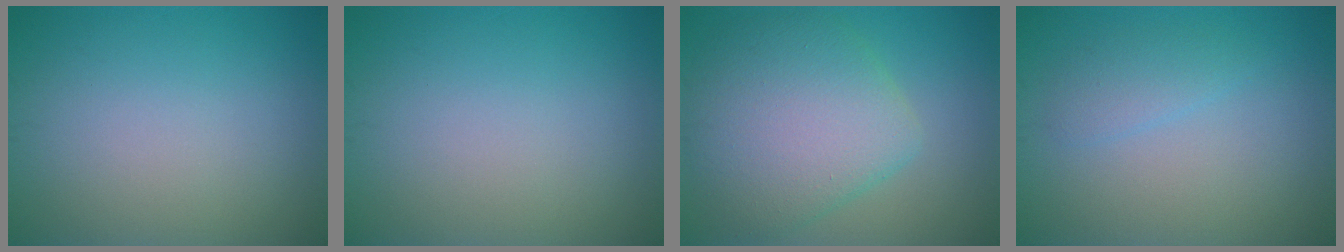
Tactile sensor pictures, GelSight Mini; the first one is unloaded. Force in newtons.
{"total": 0.0}
{"total": 7.6, "press": 7.6, "slide": 0.3}
{"total": 1.6, "press": 1.6, "slide": 0.0}